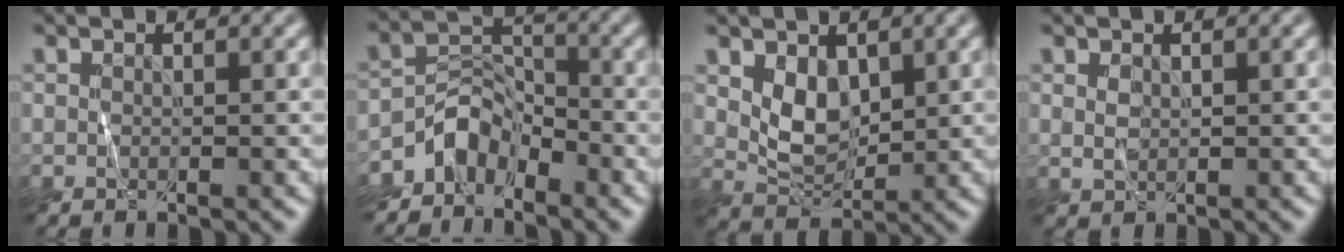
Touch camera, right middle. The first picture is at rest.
{"total": 3.5, "force": [-2.8, 1.9, 0.9], "torque": [-0.011, 0.014, -0.058]}
{"total": 3.0, "force": [1.3, 2.1, 1.8], "torque": [-0.044, -0.008, 0.034]}
{"total": 0.7, "force": [0.5, 0.4, 0.3], "torque": [-0.015, -0.001, 0.015]}